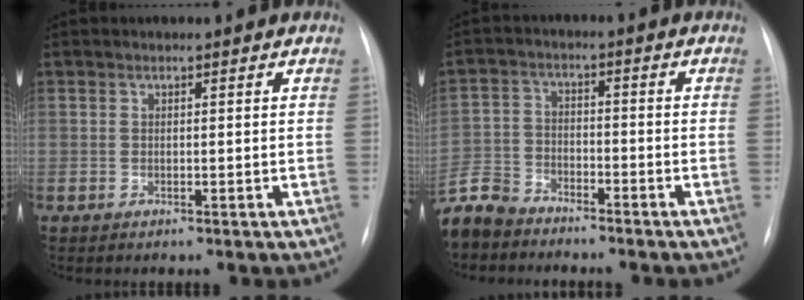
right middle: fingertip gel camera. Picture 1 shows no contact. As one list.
[{"total": 8.2, "force": [-7.6, 3.1, 1.2], "torque": [-0.029, -0.004, -0.148]}]